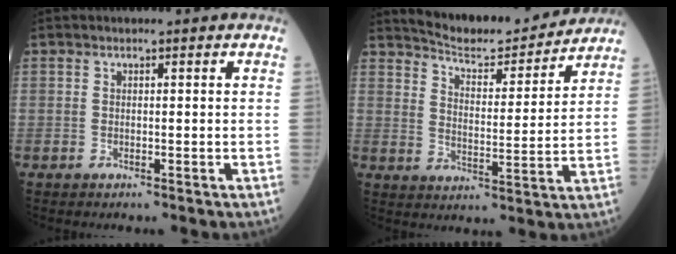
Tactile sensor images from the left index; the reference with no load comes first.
{"total": 13.0, "force": [12.5, 1.6, 3.0], "torque": [-0.049, -0.005, 0.186]}